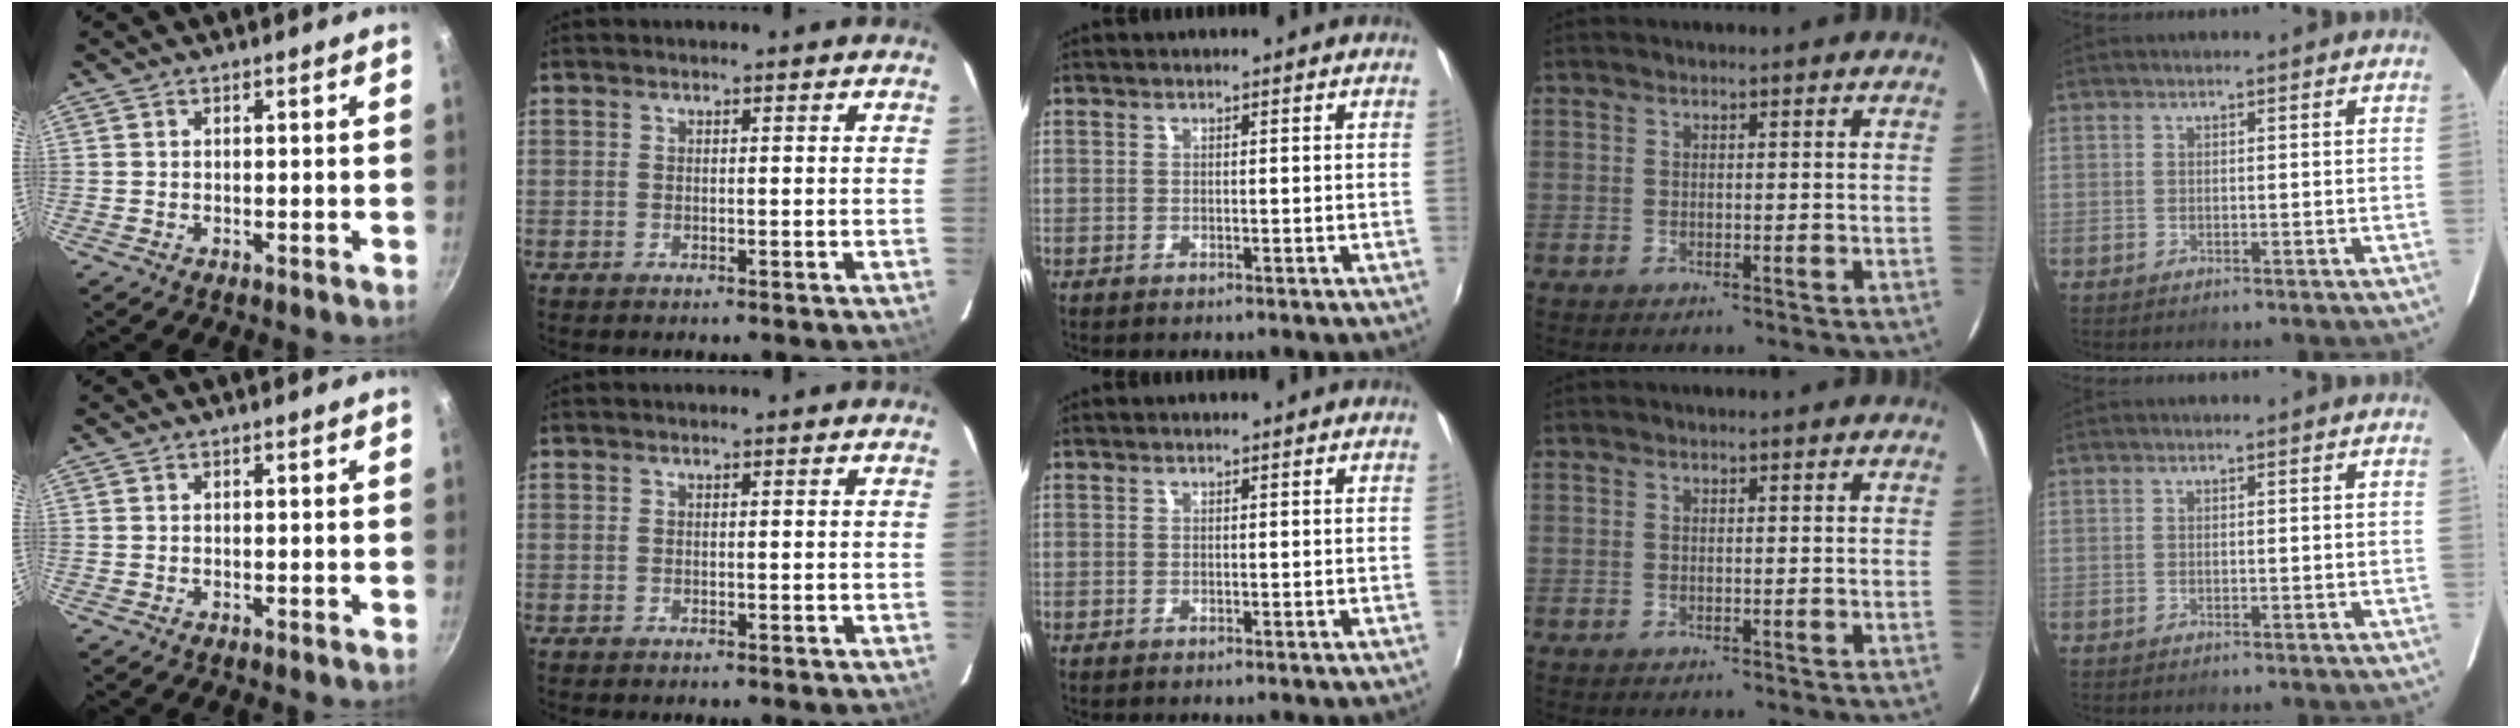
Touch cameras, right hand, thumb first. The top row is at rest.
{}